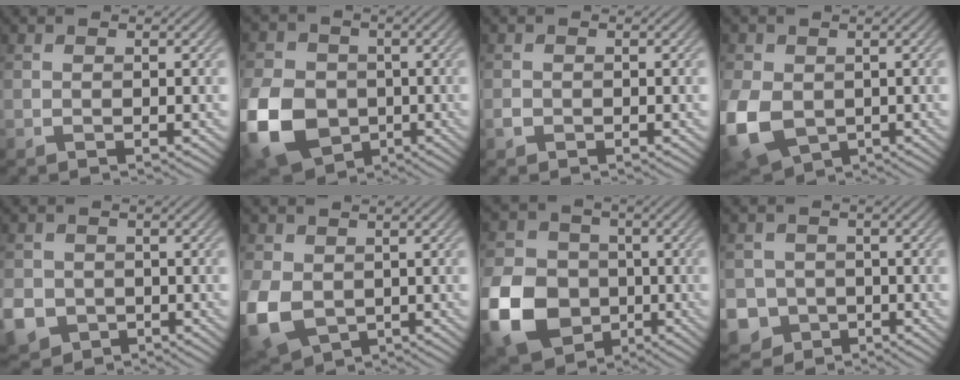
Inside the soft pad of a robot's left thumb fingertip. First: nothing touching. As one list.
[{"total": 14.0, "force": [-3.9, 10.9, 8.0], "torque": [-0.226, -0.037, -0.078]}, {"total": 0.9, "force": [-0.4, 0.7, 0.3], "torque": [-0.007, -0.003, -0.010]}, {"total": 10.7, "force": [-1.8, 7.9, 7.1], "torque": [-0.201, -0.025, -0.033]}, {"total": 6.4, "force": [-2.3, 5.5, 2.4], "torque": [-0.072, -0.026, -0.053]}, {"total": 9.5, "force": [-1.2, 7.2, 6.2], "torque": [-0.182, -0.023, -0.021]}, {"total": 14.1, "force": [-4.4, 11.3, 7.1], "torque": [-0.204, -0.041, -0.090]}, {"total": 7.8, "force": [-3.2, 6.8, 1.8], "torque": [-0.056, -0.028, -0.077]}]